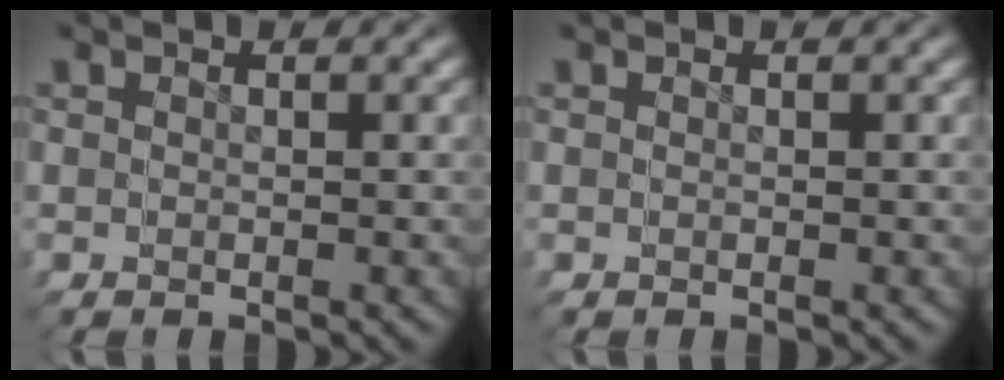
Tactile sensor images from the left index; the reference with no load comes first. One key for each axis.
{"total": 0.0}